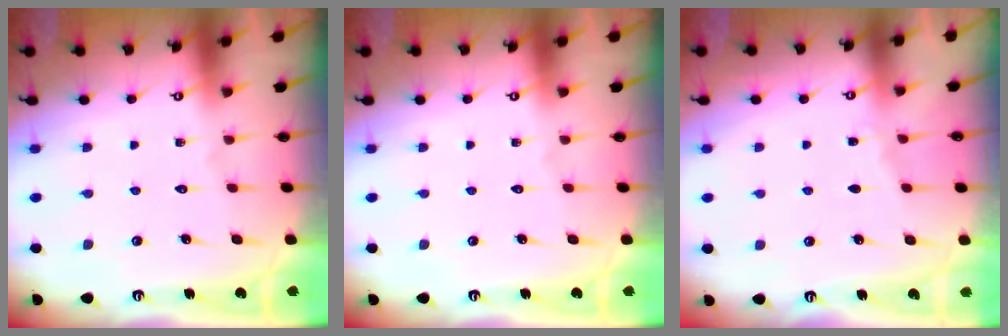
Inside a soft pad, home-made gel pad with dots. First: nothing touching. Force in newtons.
{"total": 0.0}
{"total": 2.8, "press": 2.7, "slide": 0.3}